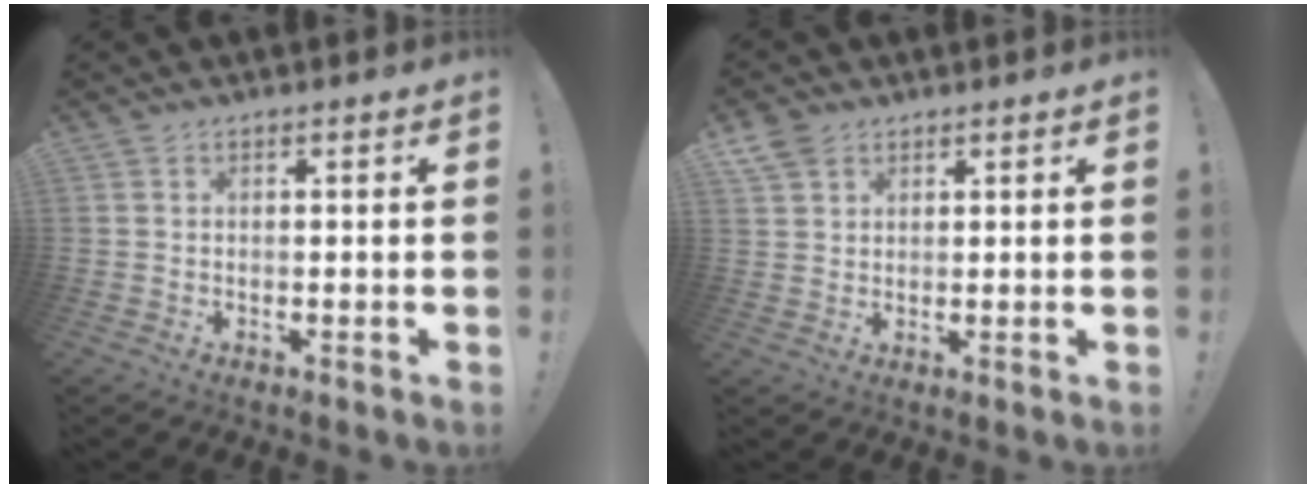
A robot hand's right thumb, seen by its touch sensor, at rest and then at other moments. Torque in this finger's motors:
{"motor_torque": [-0.01, 0.01, -0.08, 0.12, 0.07]}